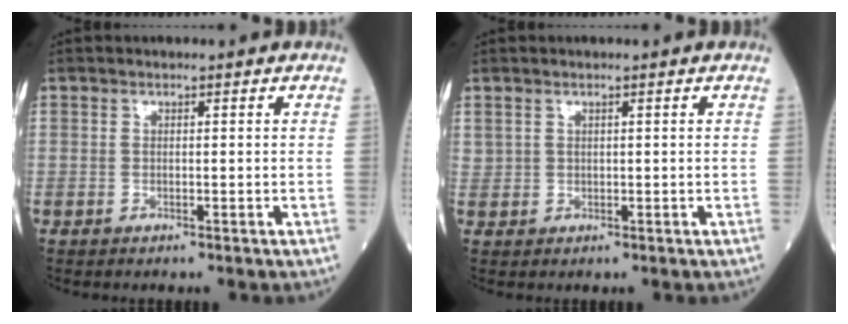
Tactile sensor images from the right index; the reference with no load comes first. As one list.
[{"total": 0.9, "force": [0.6, 0.5, 0.2], "torque": [-0.001, 0.005, 0.014]}]